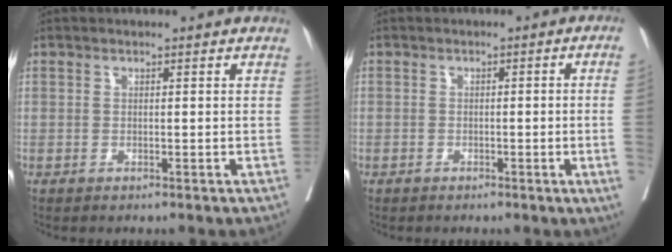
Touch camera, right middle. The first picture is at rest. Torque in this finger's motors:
{"motor_torque": [0.23, -0.21, -0.99, -0.21]}